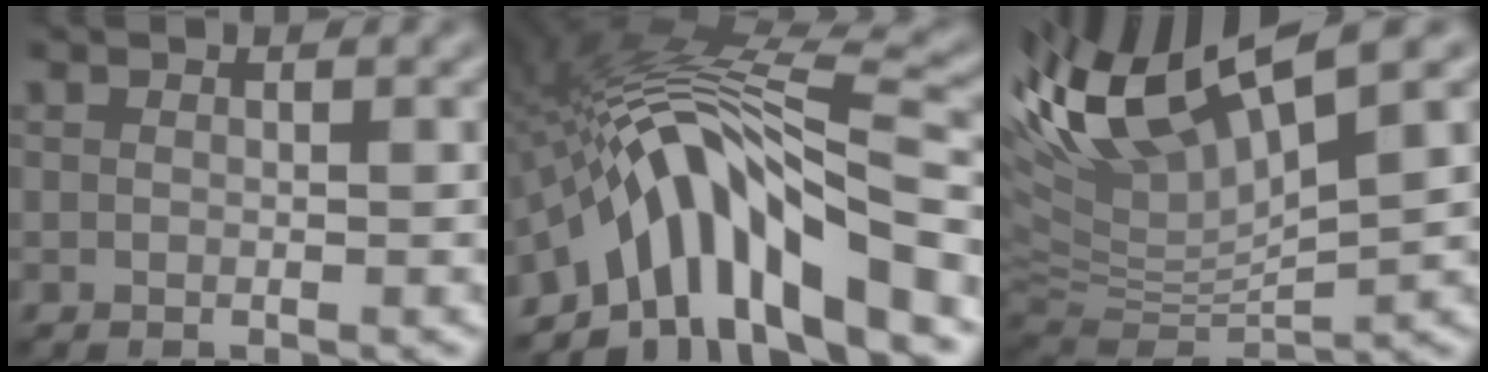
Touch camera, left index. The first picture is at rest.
{"total": 12.2, "force": [-5.8, 3.1, 10.2], "torque": [-0.165, 0.023, -0.097]}
{"total": 10.3, "force": [4.7, 2.9, 8.7], "torque": [-0.178, 0.012, 0.090]}